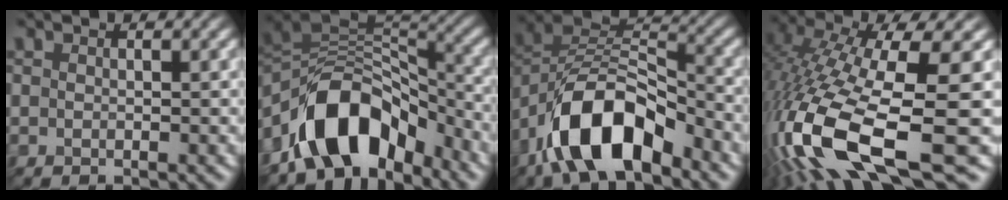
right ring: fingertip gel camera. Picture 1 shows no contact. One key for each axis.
{"total": 9.3, "fx": -6.5, "fy": 4.7, "fz": 4.6, "tx": -0.085, "ty": 0.015, "tz": -0.096}
{"total": 9.1, "fx": -6.3, "fy": 3.5, "fz": 5.5, "tx": -0.128, "ty": 0.012, "tz": -0.098}
{"total": 13.9, "fx": -5.1, "fy": 3.8, "fz": 12.3, "tx": -0.318, "ty": -0.021, "tz": -0.050}